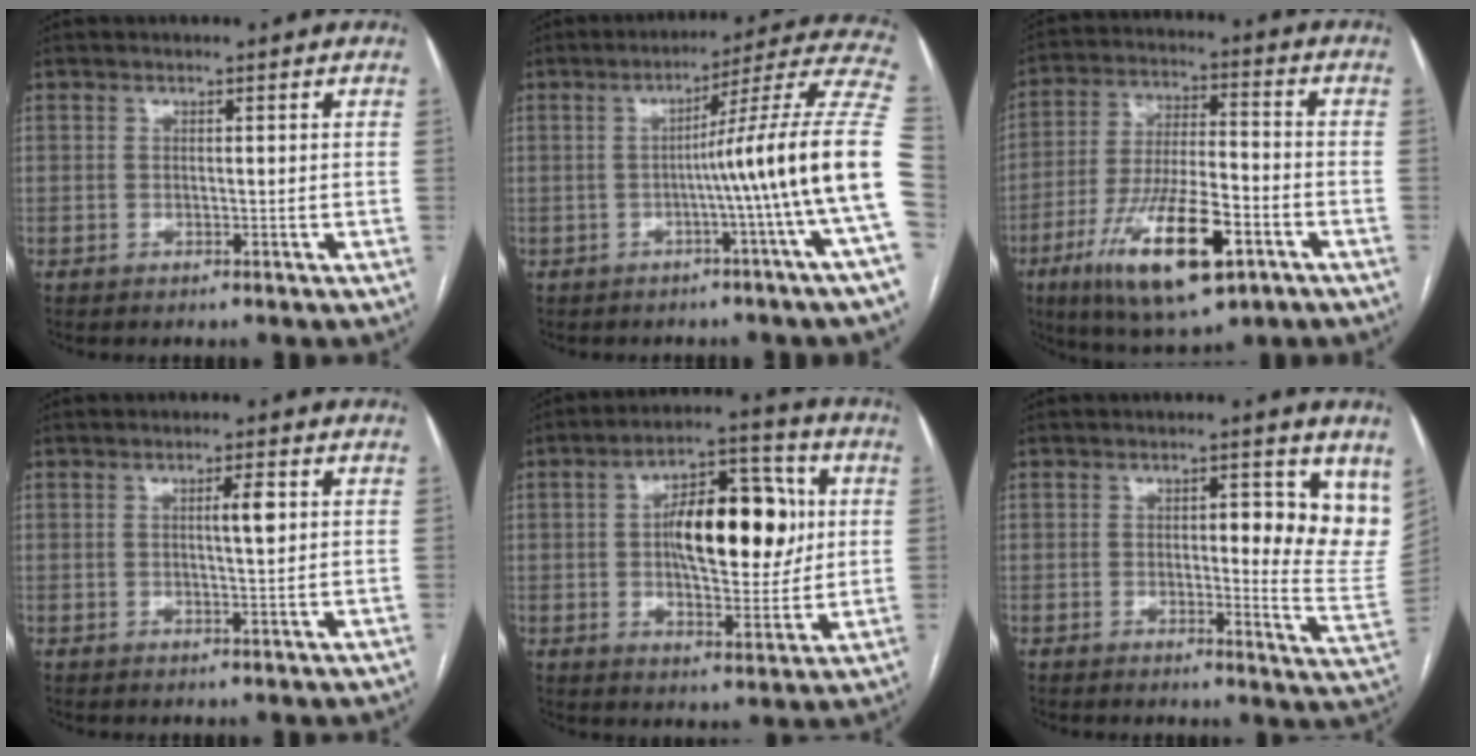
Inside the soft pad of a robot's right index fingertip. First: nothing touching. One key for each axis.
{"total": 16.0, "fx": -2.5, "fy": -3.2, "fz": 15.4, "tx": -0.187, "ty": 0.016, "tz": -0.046}
{"total": 16.8, "fx": -7.8, "fy": 4.3, "fz": 14.2, "tx": -0.280, "ty": -0.017, "tz": -0.128}
{"total": 2.8, "fx": 0.7, "fy": 0.2, "fz": 2.7, "tx": -0.046, "ty": -0.002, "tz": 0.011}
{"total": 14.7, "fx": 2.3, "fy": 6.2, "fz": 13.2, "tx": -0.207, "ty": 0.028, "tz": 0.038}
{"total": 9.7, "fx": 4.5, "fy": 3.2, "fz": 8.0, "tx": -0.077, "ty": -0.024, "tz": 0.043}